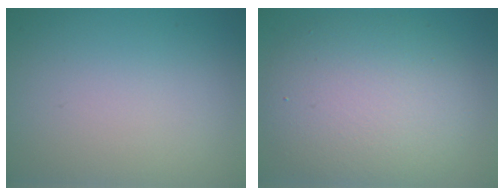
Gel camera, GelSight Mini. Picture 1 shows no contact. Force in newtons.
{"total": 7.4, "press": 7.4, "slide": 0.4}